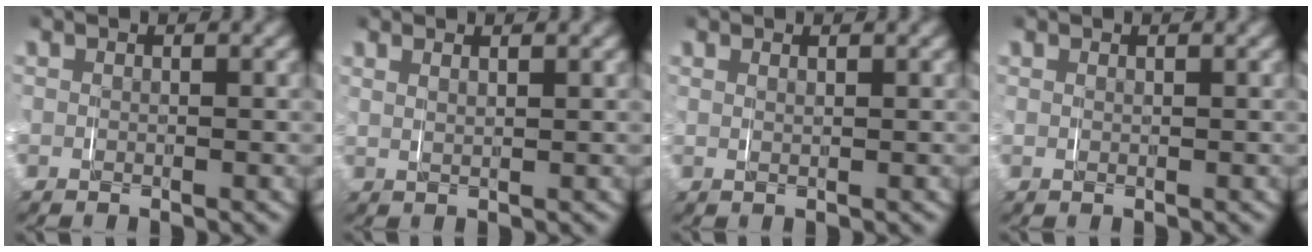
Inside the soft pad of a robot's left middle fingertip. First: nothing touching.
{"total": 1.5, "force": [1.1, 0.1, 1.0], "torque": [-0.020, -0.001, 0.023]}
{"total": 1.0, "force": [0.7, 0.0, 0.6], "torque": [-0.011, -0.001, 0.016]}
{"total": 0.6, "force": [0.5, 0.0, 0.3], "torque": [-0.005, 0.000, 0.010]}